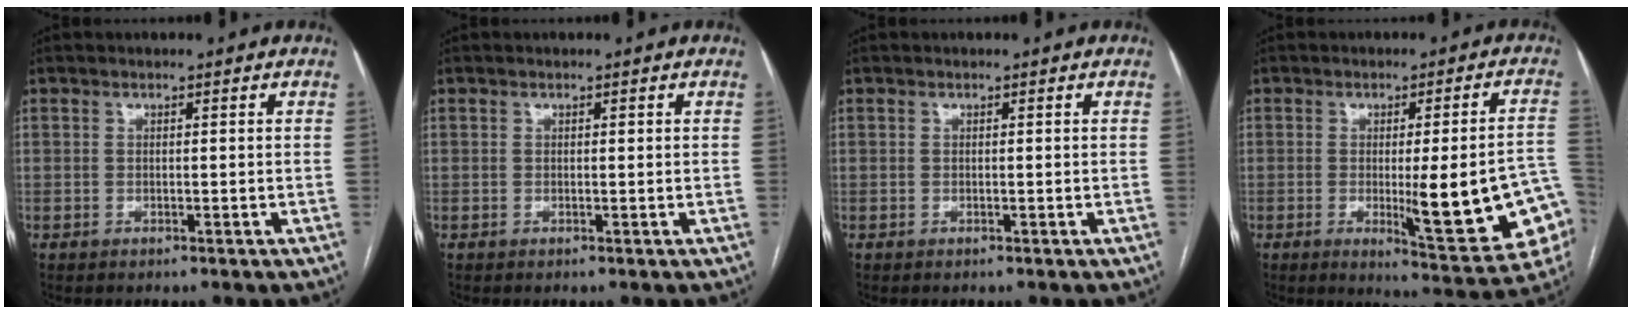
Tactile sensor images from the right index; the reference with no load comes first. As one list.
[{"total": 0.0}, {"total": 0.0}, {"total": 16.4, "force": [-3.6, 2.3, 15.9], "torque": [-0.143, 0.004, -0.030]}]